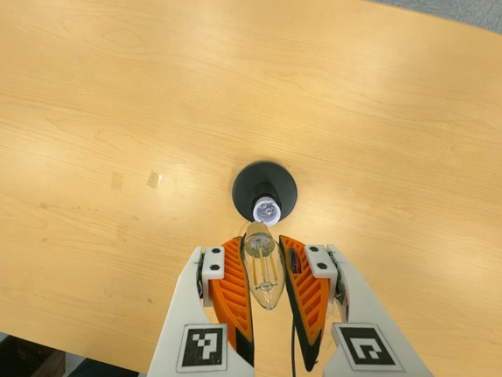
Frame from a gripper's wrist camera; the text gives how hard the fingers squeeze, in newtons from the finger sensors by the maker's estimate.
{"total": 19.8, "left": 21.7, "right": 17.9}